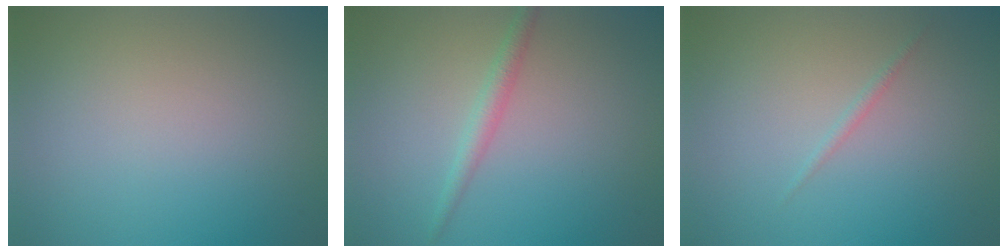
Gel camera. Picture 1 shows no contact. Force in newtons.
{"total": 1.7, "press": 1.7, "slide": 0.0}
{"total": 0.6, "press": 0.6, "slide": 0.0}